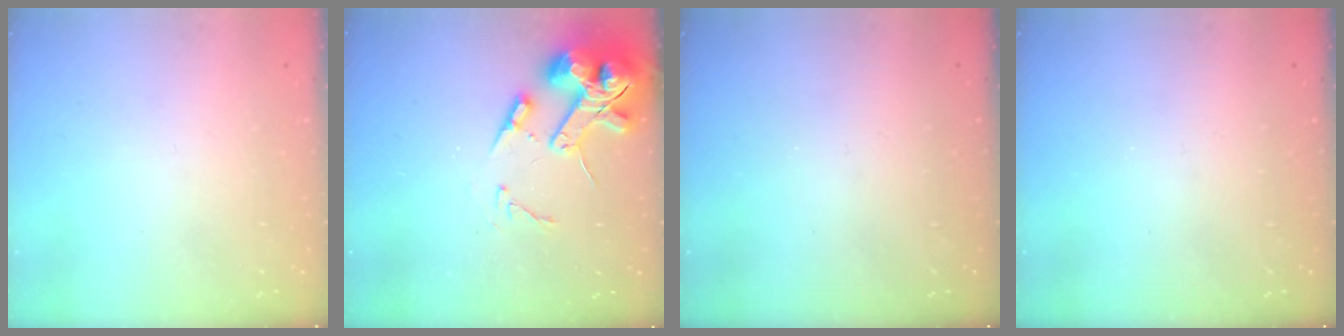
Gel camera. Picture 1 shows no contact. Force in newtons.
{"total": 14.6, "press": 14.4, "slide": 2.2}
{"total": 0.0}
{"total": 0.0}